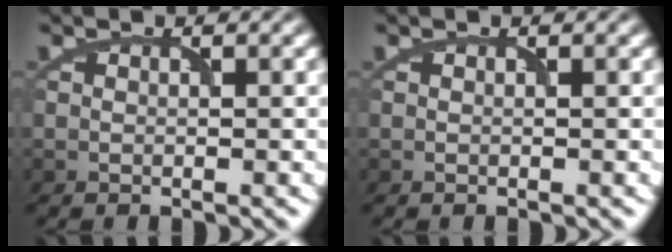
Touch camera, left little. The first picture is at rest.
{"total": 0.0}